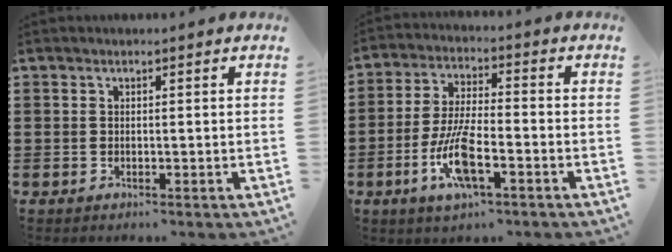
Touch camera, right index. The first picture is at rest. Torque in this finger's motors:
{"motor_torque": [2.14, 0.00, 0.35, 0.15]}